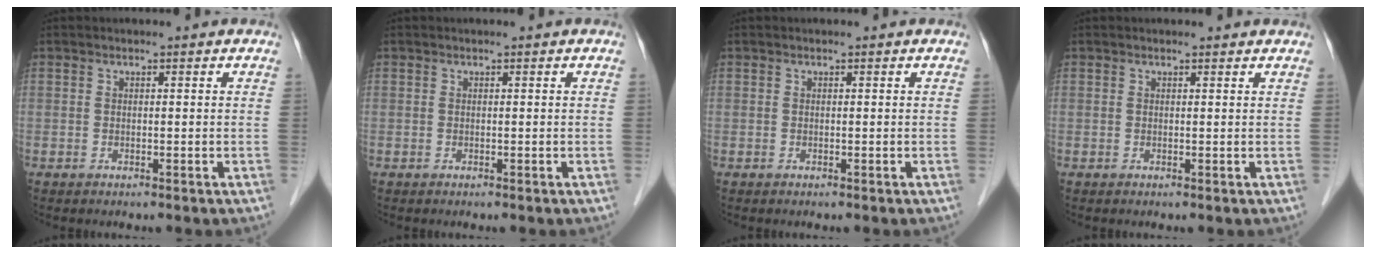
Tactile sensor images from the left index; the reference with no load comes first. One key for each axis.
{"total": 0.0}
{"total": 0.0}
{"total": 1.5, "fx": 1.4, "fy": 0.3, "fz": 0.2, "tx": -0.013, "ty": 0.004, "tz": 0.013}